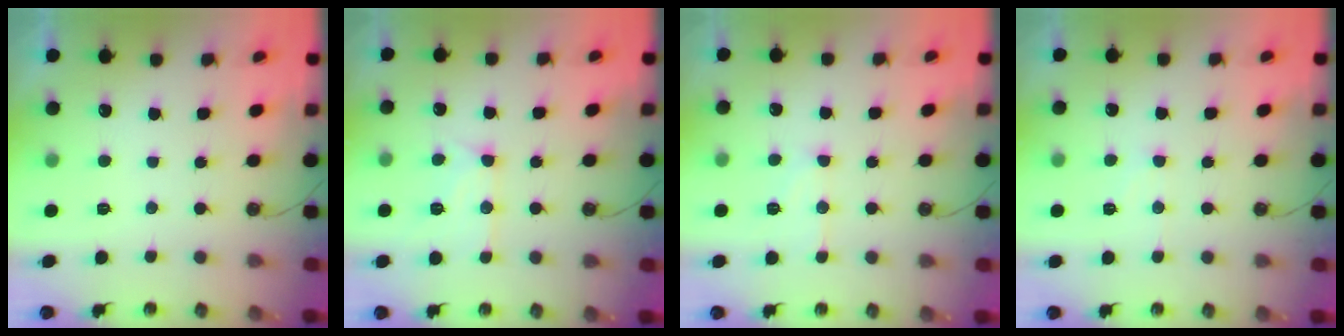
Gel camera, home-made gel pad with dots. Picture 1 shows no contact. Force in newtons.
{"total": 11.9, "press": 11.8, "slide": 0.9}
{"total": 10.0, "press": 10.0, "slide": 0.8}
{"total": 7.4, "press": 7.4, "slide": 0.8}